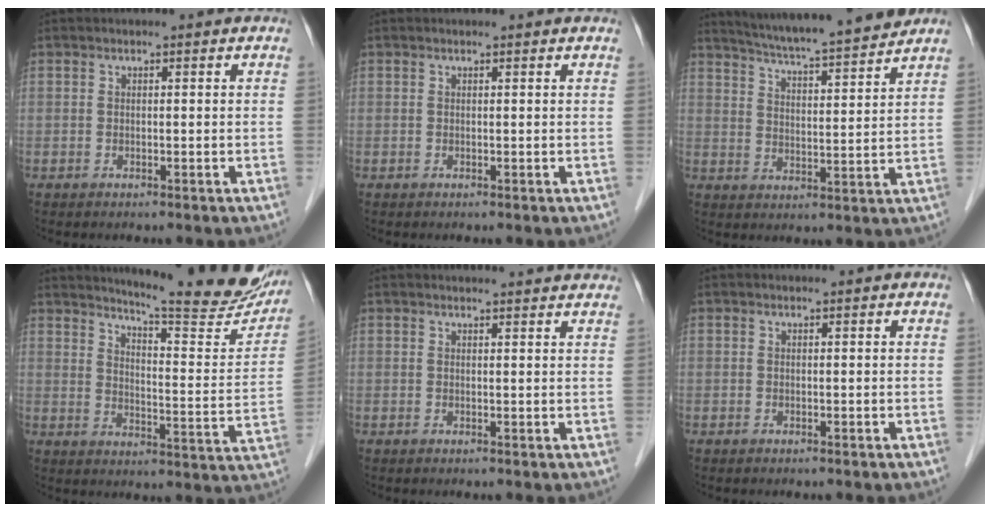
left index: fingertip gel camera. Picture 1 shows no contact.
{"total": 1.1, "force": [1.0, 0.0, 0.3], "torque": [-0.012, 0.005, 0.011]}
{"total": 14.7, "force": [13.4, -0.1, 5.9], "torque": [-0.103, 0.004, 0.196]}
{"total": 21.1, "force": [18.7, 1.9, 9.5], "torque": [-0.127, -0.071, 0.229]}
{"total": 7.6, "force": [7.3, 0.3, 2.0], "torque": [-0.019, 0.016, 0.067]}
{"total": 0.0}